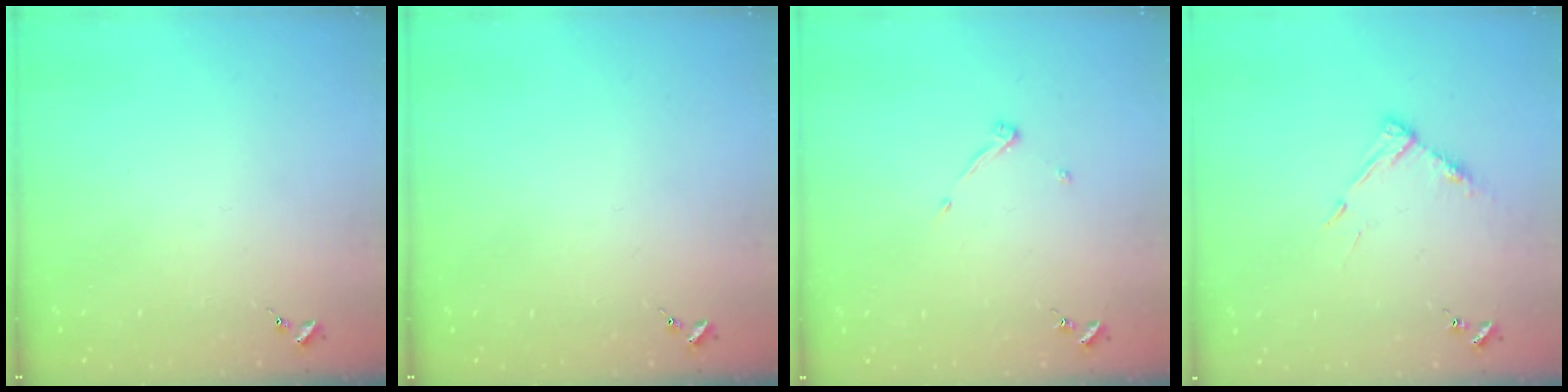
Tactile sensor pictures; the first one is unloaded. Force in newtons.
{"total": 0.0}
{"total": 3.9, "press": 3.9, "slide": 0.5}
{"total": 8.1, "press": 8.1, "slide": 0.6}